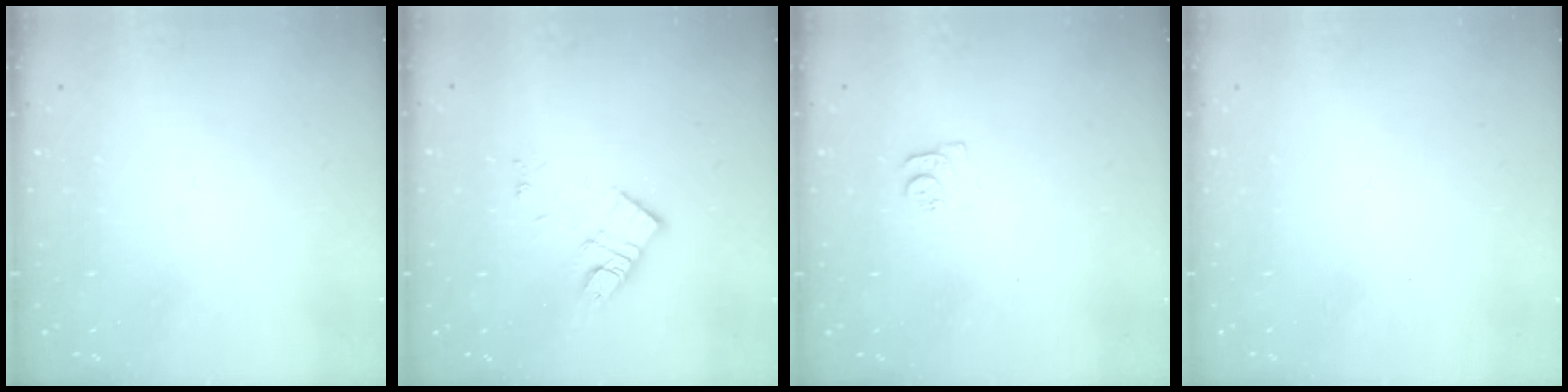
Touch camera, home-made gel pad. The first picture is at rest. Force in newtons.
{"total": 10.4, "press": 10.4, "slide": 0.6}
{"total": 5.2, "press": 5.2, "slide": 0.7}
{"total": 1.5, "press": 1.5, "slide": 0.1}